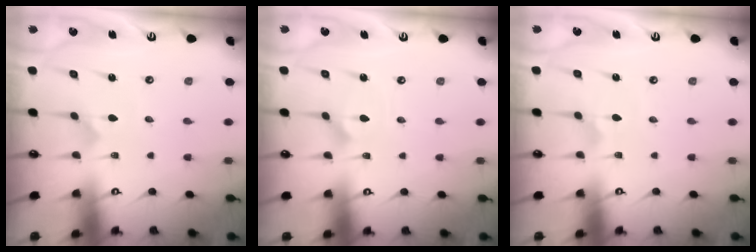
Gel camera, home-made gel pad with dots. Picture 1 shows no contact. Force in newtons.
{"total": 3.5, "press": 3.4, "slide": 0.3}
{"total": 2.1, "press": 2.1, "slide": 0.1}